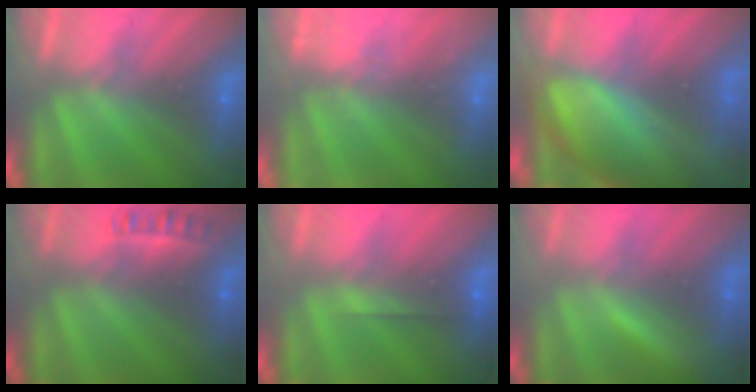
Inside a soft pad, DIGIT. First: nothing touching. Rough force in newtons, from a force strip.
{"total": 2.7}
{"total": 7.8}
{"total": 2.3}
{"total": 2.6}
{"total": 1.7}